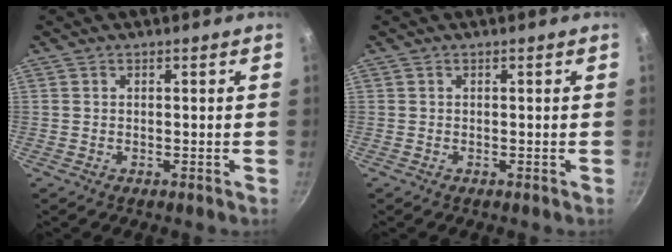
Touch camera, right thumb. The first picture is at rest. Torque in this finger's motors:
{"motor_torque": [0.23, -0.07, 0.28, -0.02, 0.05]}